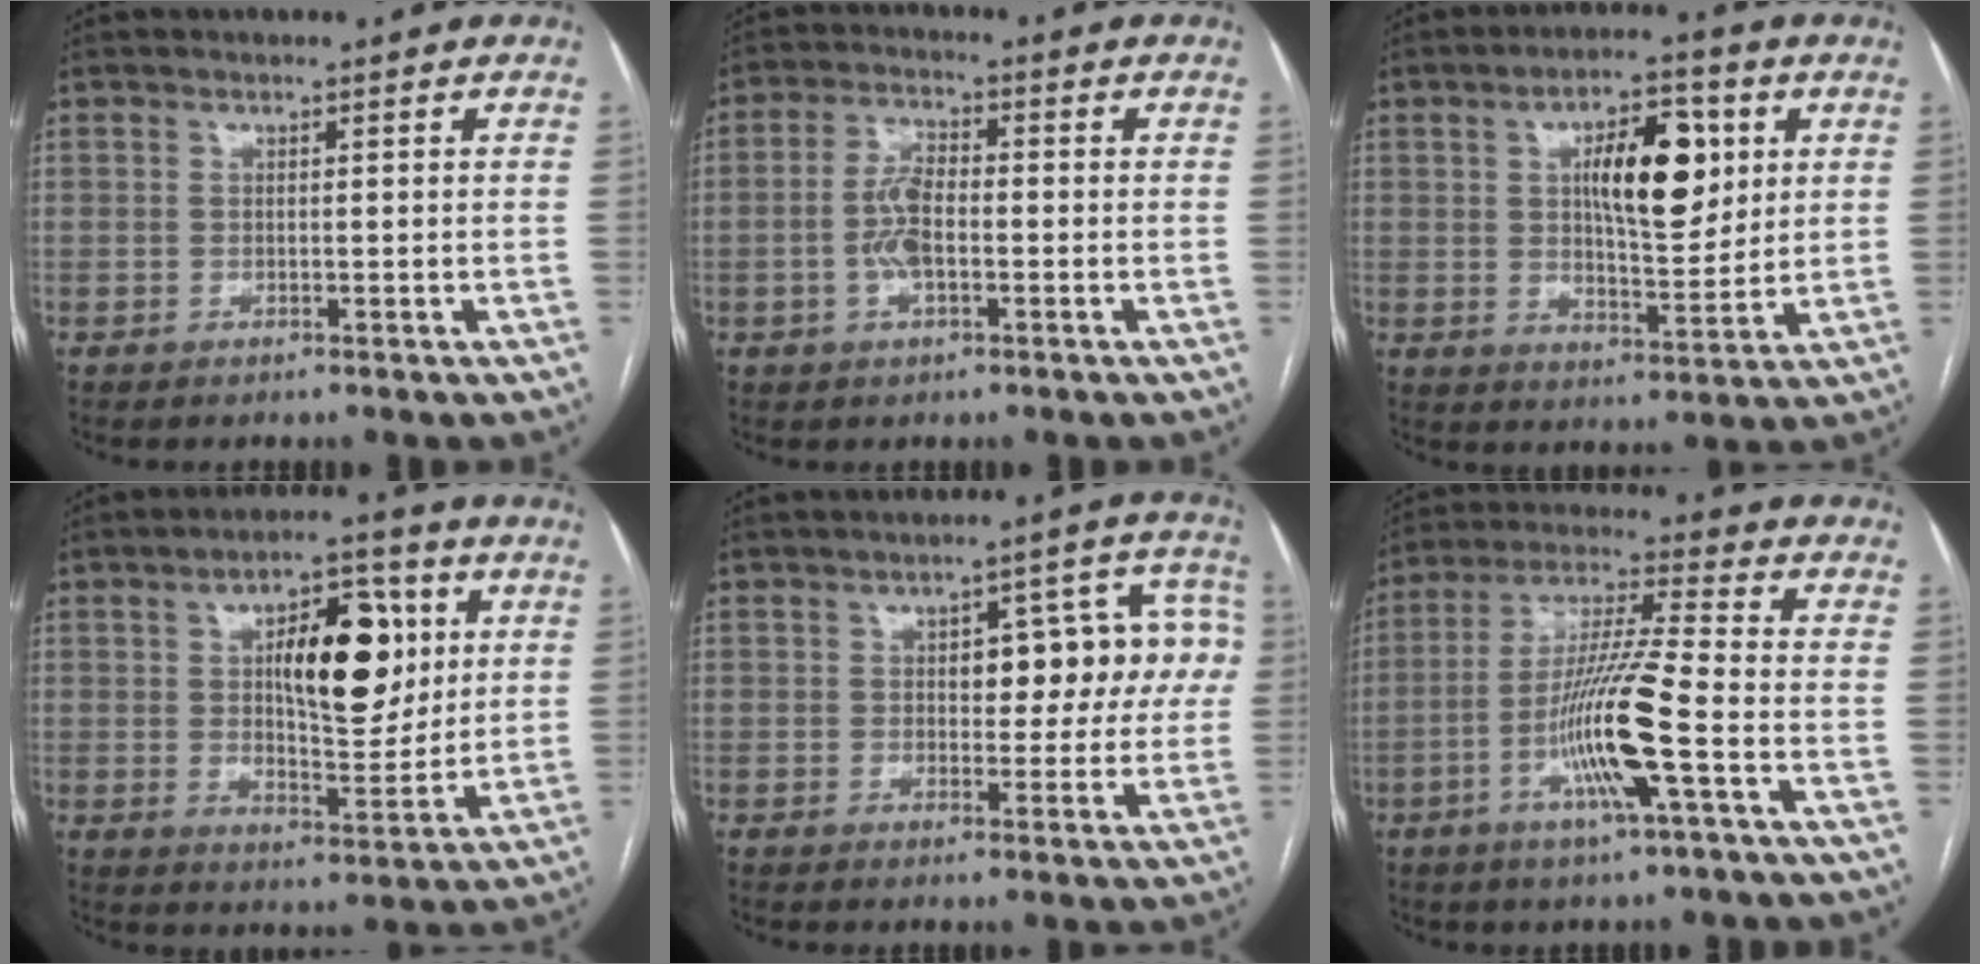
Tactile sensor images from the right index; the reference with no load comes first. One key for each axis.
{"total": 5.6, "fx": -1.2, "fy": 2.2, "fz": 5.1, "tx": -0.109, "ty": 0.008, "tz": -0.024}
{"total": 11.9, "fx": 3.4, "fy": 4.4, "fz": 10.5, "tx": -0.170, "ty": 0.012, "tz": 0.057}
{"total": 13.3, "fx": 3.5, "fy": 5.3, "fz": 11.7, "tx": -0.179, "ty": 0.015, "tz": 0.059}
{"total": 10.4, "fx": 1.3, "fy": 5.0, "fz": 9.1, "tx": -0.094, "ty": 0.042, "tz": 0.020}
{"total": 13.1, "fx": -4.4, "fy": 0.0, "fz": 12.4, "tx": -0.243, "ty": -0.003, "tz": -0.087}